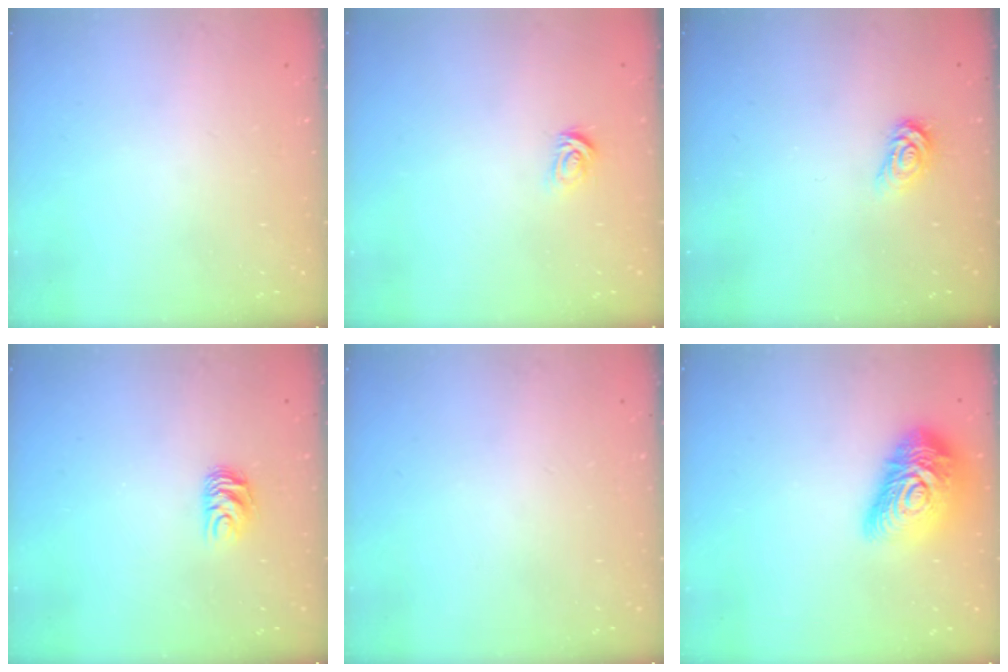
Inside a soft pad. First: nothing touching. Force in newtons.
{"total": 2.8, "press": 2.8, "slide": 0.4}
{"total": 3.4, "press": 3.4, "slide": 0.4}
{"total": 6.5, "press": 6.4, "slide": 0.6}
{"total": 0.0}
{"total": 18.8, "press": 18.7, "slide": 1.1}